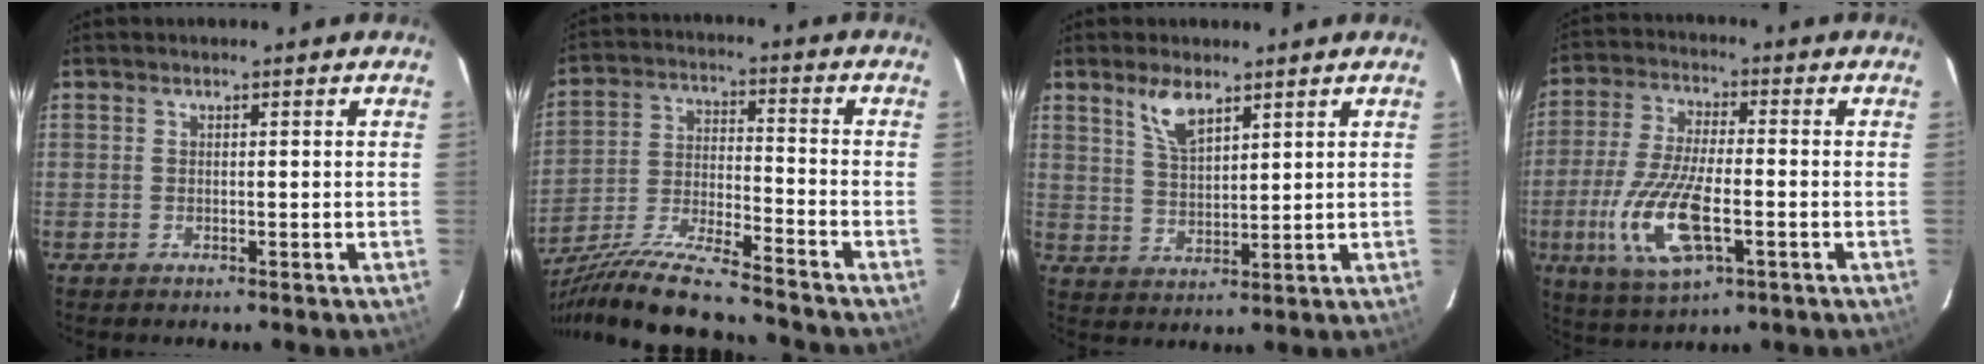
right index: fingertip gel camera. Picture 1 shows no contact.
{"total": 18.6, "force": [-16.1, 0.7, 9.2], "torque": [-0.187, -0.046, -0.284]}
{"total": 6.0, "force": [4.1, 2.2, 3.8], "torque": [-0.072, 0.001, 0.084]}
{"total": 14.4, "force": [-4.4, 5.2, 12.7], "torque": [-0.271, -0.017, -0.080]}